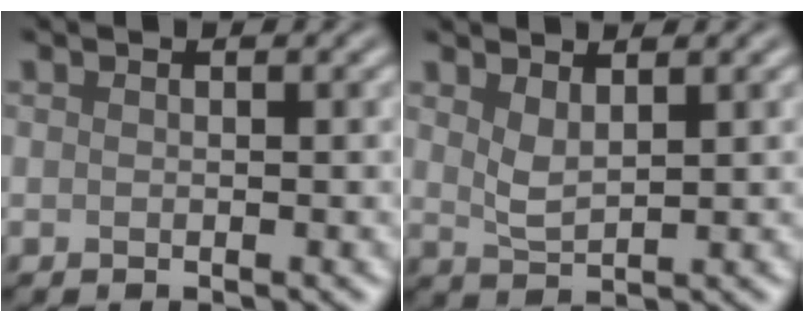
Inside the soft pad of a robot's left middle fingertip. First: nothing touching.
{"total": 2.0, "force": [1.2, 0.7, 1.4], "torque": [-0.035, -0.007, 0.028]}